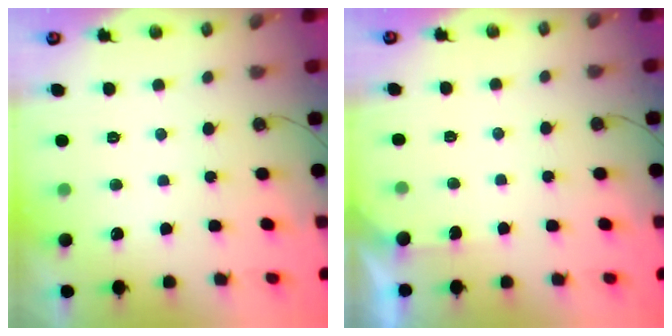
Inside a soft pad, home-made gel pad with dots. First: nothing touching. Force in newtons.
{"total": 2.3, "press": 2.2, "slide": 0.3}